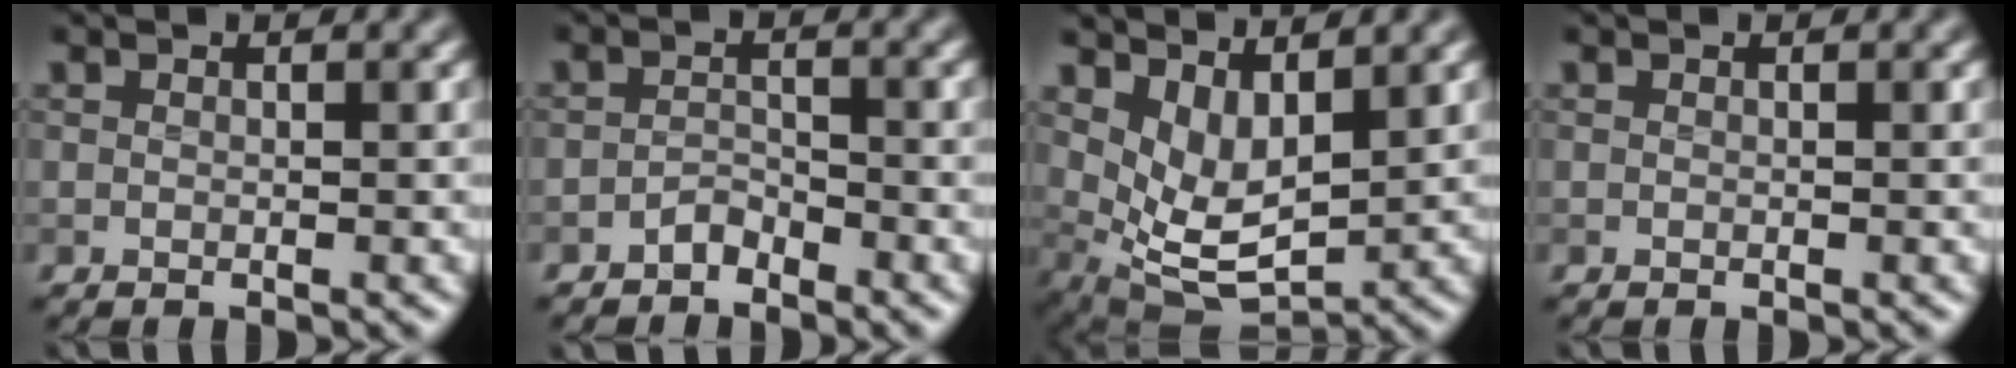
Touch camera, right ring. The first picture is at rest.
{"total": 1.3, "force": [-1.2, 0.5, 0.3], "torque": [-0.005, 0.007, -0.022]}
{"total": 5.8, "force": [2.5, 2.8, 4.4], "torque": [-0.091, -0.017, 0.057]}
{"total": 0.0}